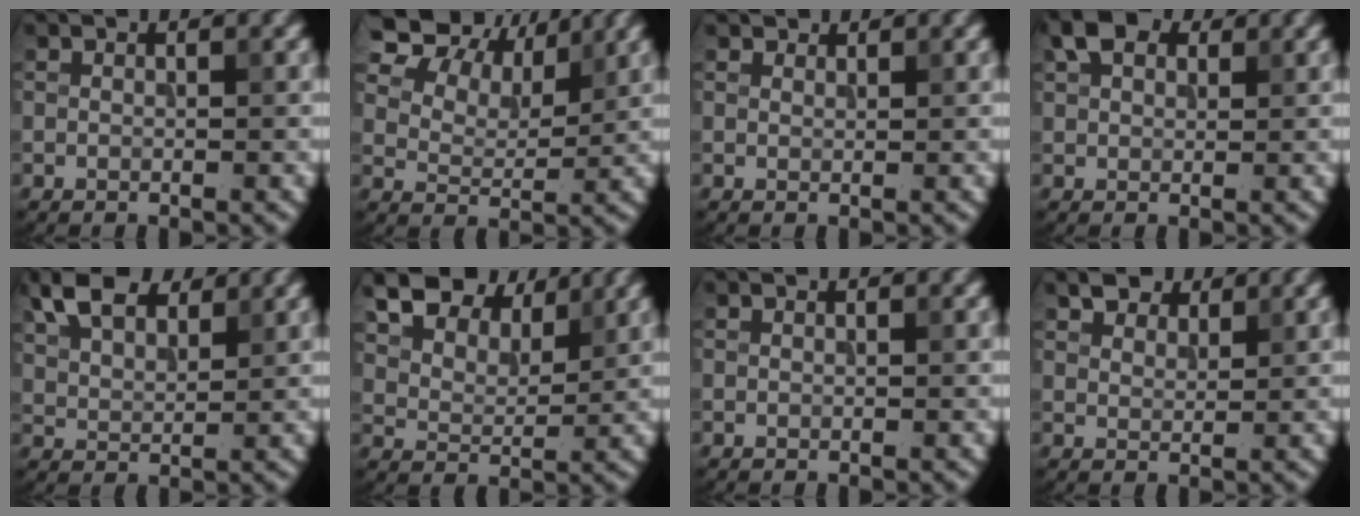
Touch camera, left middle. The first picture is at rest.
{"total": 8.4, "force": [6.2, 4.2, 3.8], "torque": [-0.083, 0.002, 0.111]}
{"total": 1.3, "force": [1.2, 0.4, 0.2], "torque": [-0.005, -0.003, 0.015]}
{"total": 4.0, "force": [2.1, 2.5, 2.3], "torque": [-0.047, 0.009, 0.035]}
{"total": 6.2, "force": [4.1, 3.0, 3.6], "torque": [-0.082, 0.015, 0.077]}
{"total": 9.1, "force": [6.9, 4.3, 4.1], "torque": [-0.094, 0.005, 0.116]}
{"total": 0.0}
{"total": 2.8, "force": [2.3, 1.3, 0.8], "torque": [-0.022, -0.005, 0.049]}